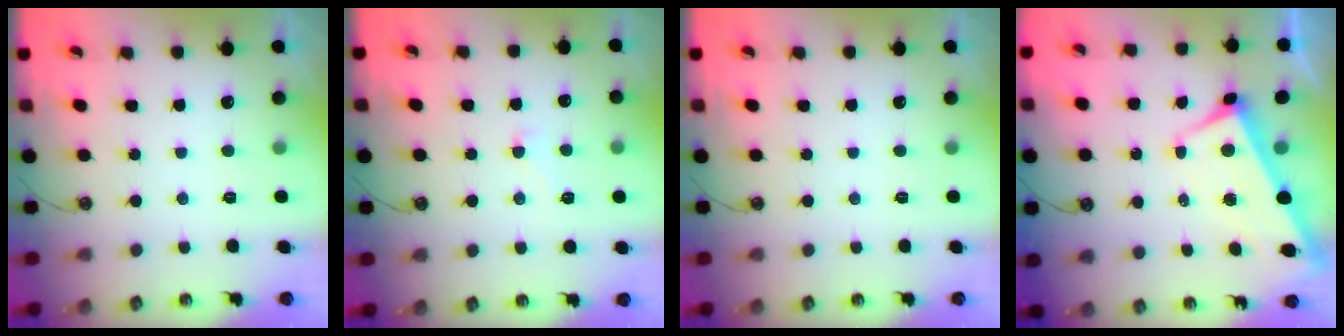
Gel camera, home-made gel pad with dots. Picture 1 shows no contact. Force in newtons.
{"total": 2.7, "press": 2.5, "slide": 1.1}
{"total": 0.0}
{"total": 2.8, "press": 2.6, "slide": 0.9}